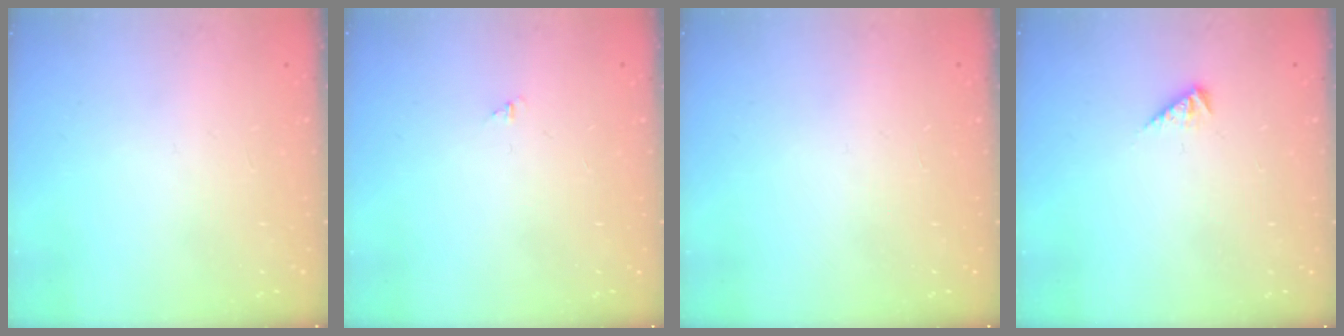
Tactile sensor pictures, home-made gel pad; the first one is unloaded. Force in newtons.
{"total": 0.7, "press": 0.7, "slide": 0.1}
{"total": 0.0}
{"total": 2.7, "press": 2.7, "slide": 0.6}